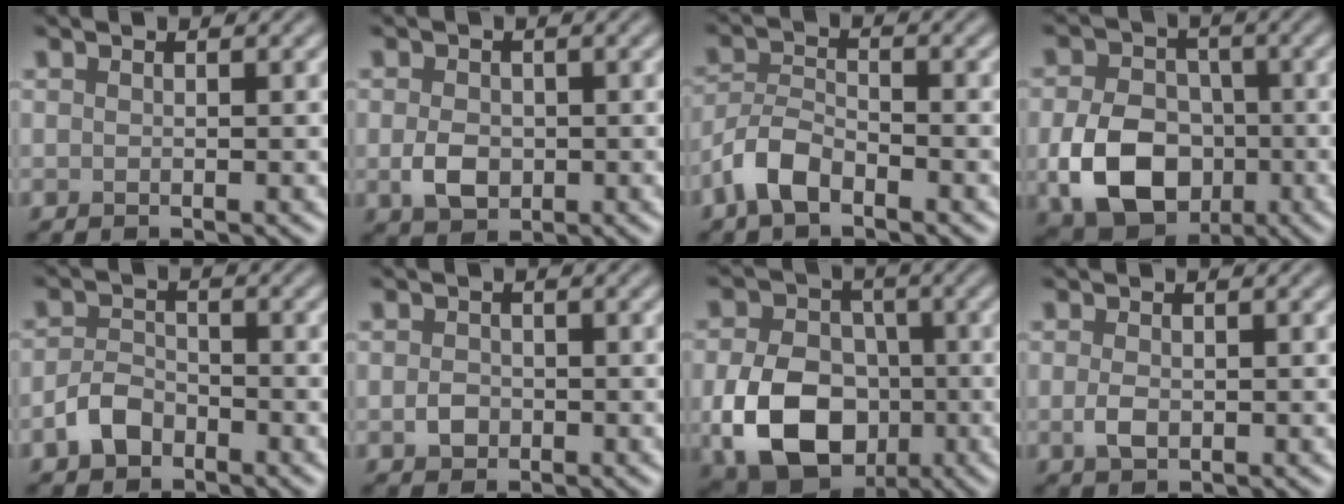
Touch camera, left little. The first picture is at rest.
{"total": 2.9, "force": [-0.4, 2.1, 1.9], "torque": [-0.037, -0.004, -0.011]}
{"total": 3.6, "force": [-2.4, 1.6, 2.2], "torque": [-0.044, 0.006, -0.058]}
{"total": 9.0, "force": [-2.4, 6.7, 5.5], "torque": [-0.112, -0.016, -0.047]}
{"total": 2.8, "force": [-1.7, 1.8, 1.3], "torque": [-0.022, 0.007, -0.038]}
{"total": 1.5, "force": [-0.4, 1.2, 0.7], "torque": [-0.012, -0.002, -0.011]}
{"total": 10.5, "force": [-2.7, 7.8, 6.4], "torque": [-0.126, -0.024, -0.054]}
{"total": 1.7, "force": [-0.2, 1.0, 1.3], "torque": [-0.030, -0.003, -0.003]}